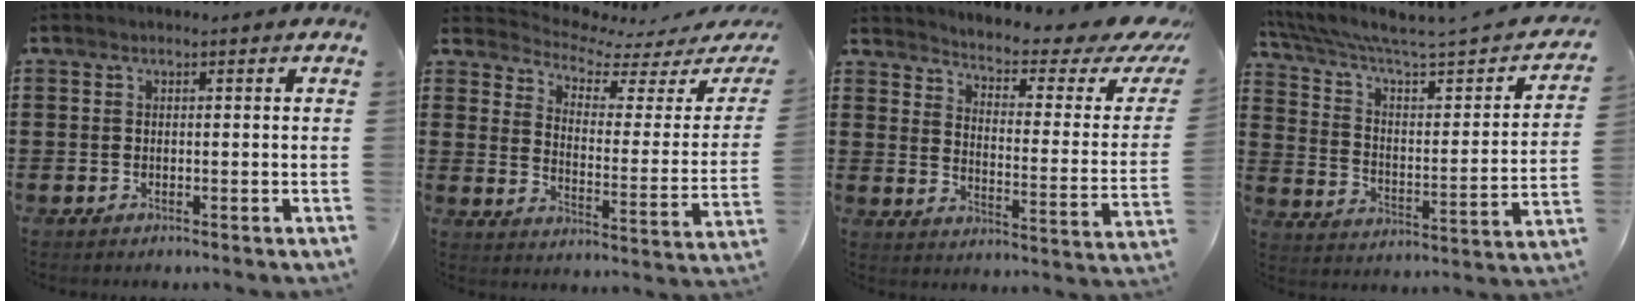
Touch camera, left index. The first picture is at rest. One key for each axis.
{"total": 4.4, "fx": 4.0, "fy": 1.0, "fz": 1.5, "tx": -0.047, "ty": -0.036, "tz": 0.062}
{"total": 3.8, "fx": 3.0, "fy": 0.2, "fz": 2.4, "tx": -0.055, "ty": -0.037, "tz": 0.039}
{"total": 4.5, "fx": 3.1, "fy": 0.7, "fz": 3.2, "tx": -0.079, "ty": -0.033, "tz": 0.044}